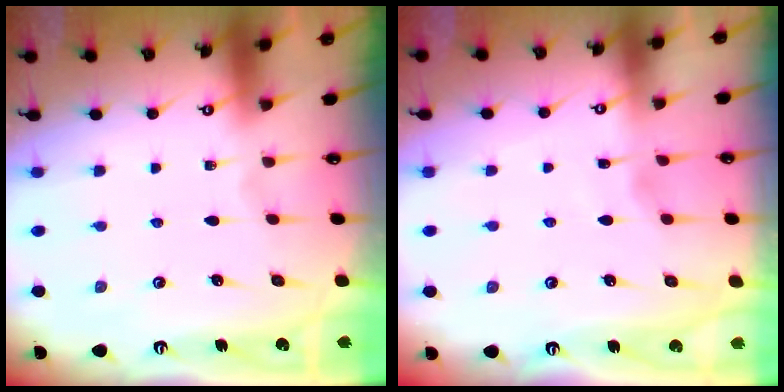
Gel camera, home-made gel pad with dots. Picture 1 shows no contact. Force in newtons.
{"total": 2.3, "press": 2.3, "slide": 0.3}